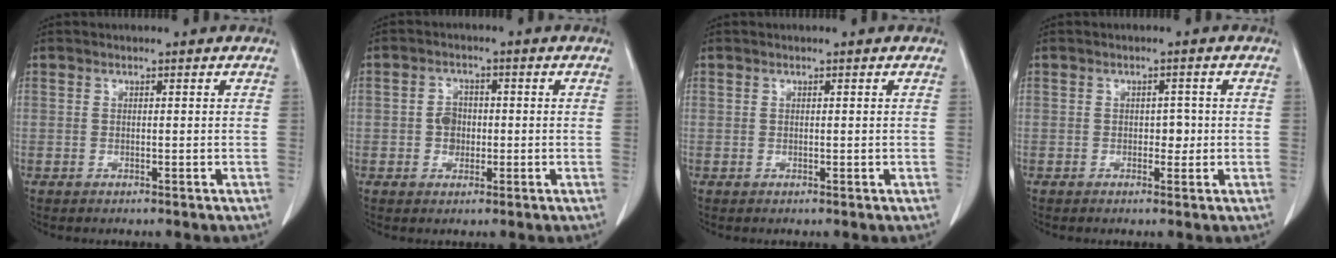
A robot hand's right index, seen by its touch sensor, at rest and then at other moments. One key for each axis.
{"total": 3.0, "fx": -0.3, "fy": 2.5, "fz": 1.6, "tx": -0.023, "ty": 0.009, "tz": -0.003}
{"total": 0.0}
{"total": 1.8, "fx": -0.1, "fy": 1.2, "fz": 1.3, "tx": -0.010, "ty": 0.006, "tz": 0.002}